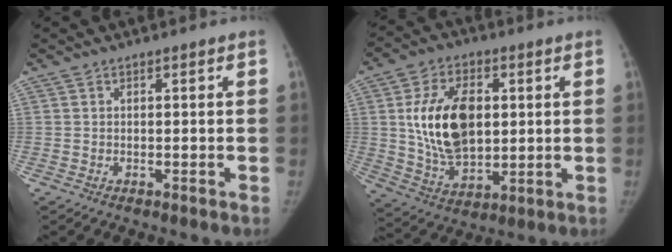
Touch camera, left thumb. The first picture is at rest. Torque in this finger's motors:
{"motor_torque": [2.22, 2.33, 1.47, -1.30, 0.49]}